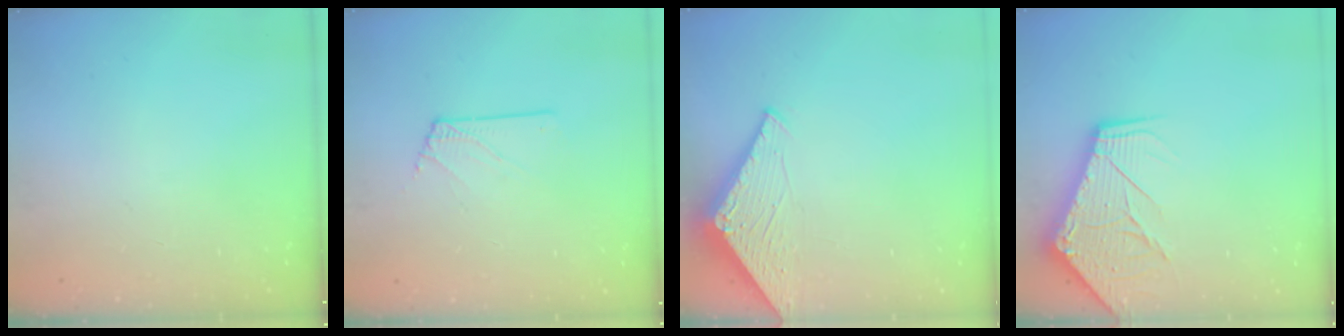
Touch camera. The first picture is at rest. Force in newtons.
{"total": 3.0, "press": 2.9, "slide": 0.5}
{"total": 2.9, "press": 2.9, "slide": 0.2}
{"total": 12.1, "press": 12.0, "slide": 1.6}